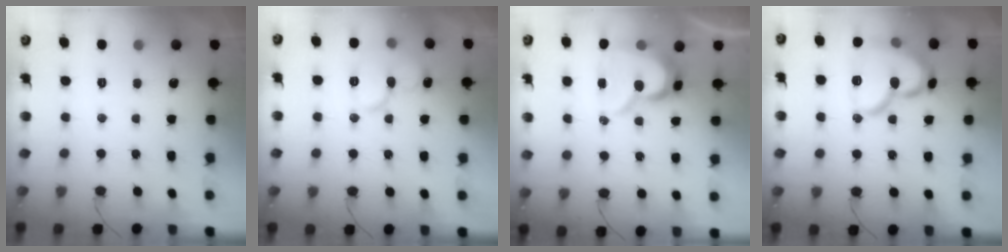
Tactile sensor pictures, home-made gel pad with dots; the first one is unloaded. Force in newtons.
{"total": 11.3, "press": 11.2, "slide": 1.5}
{"total": 13.1, "press": 13.0, "slide": 1.2}
{"total": 18.2, "press": 18.1, "slide": 2.1}